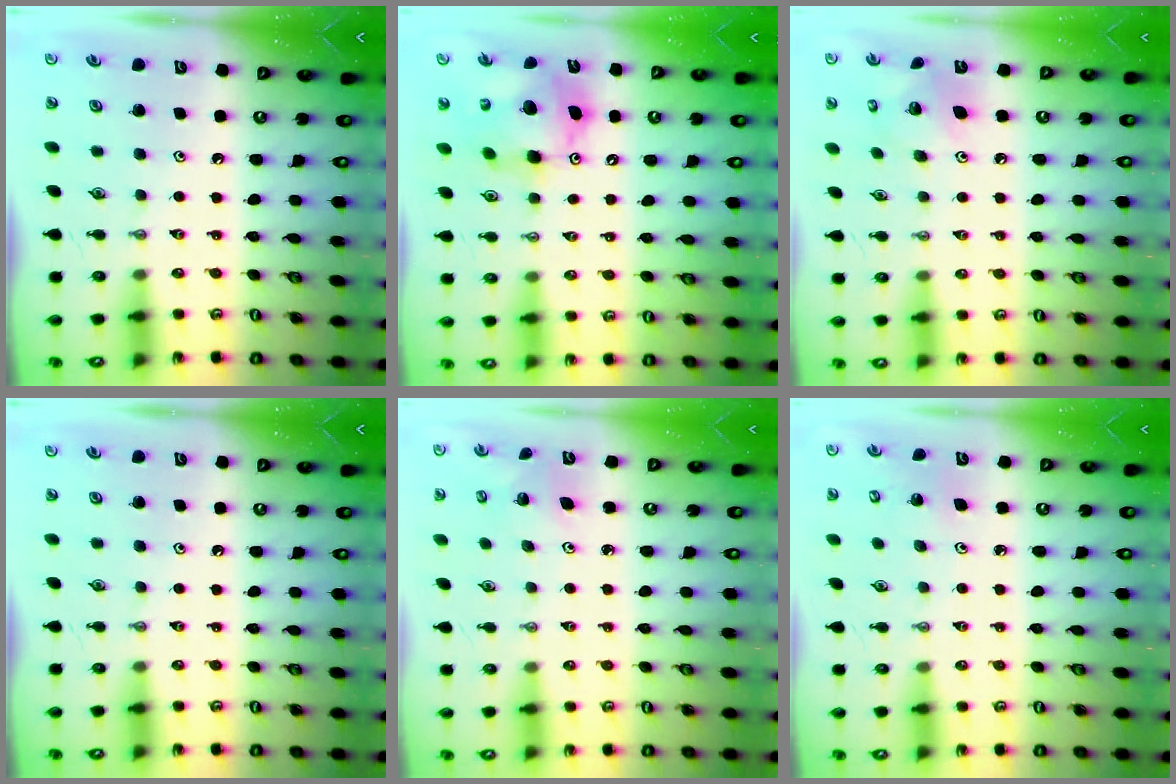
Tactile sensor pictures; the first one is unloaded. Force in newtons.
{"total": 12.7, "press": 12.6, "slide": 1.2}
{"total": 8.3, "press": 8.3, "slide": 0.3}
{"total": 0.0}
{"total": 2.8, "press": 2.8, "slide": 0.2}
{"total": 4.4, "press": 4.1, "slide": 1.4}